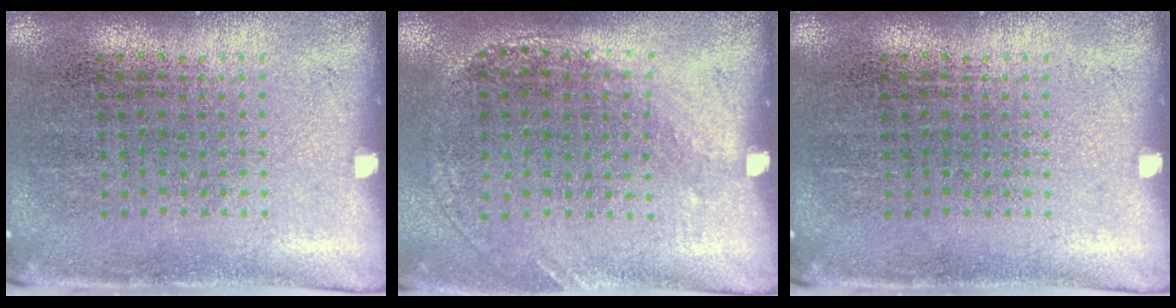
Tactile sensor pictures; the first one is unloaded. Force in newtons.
{"total": 1.2, "press": 0.9, "slide": 0.9}
{"total": 0.0}